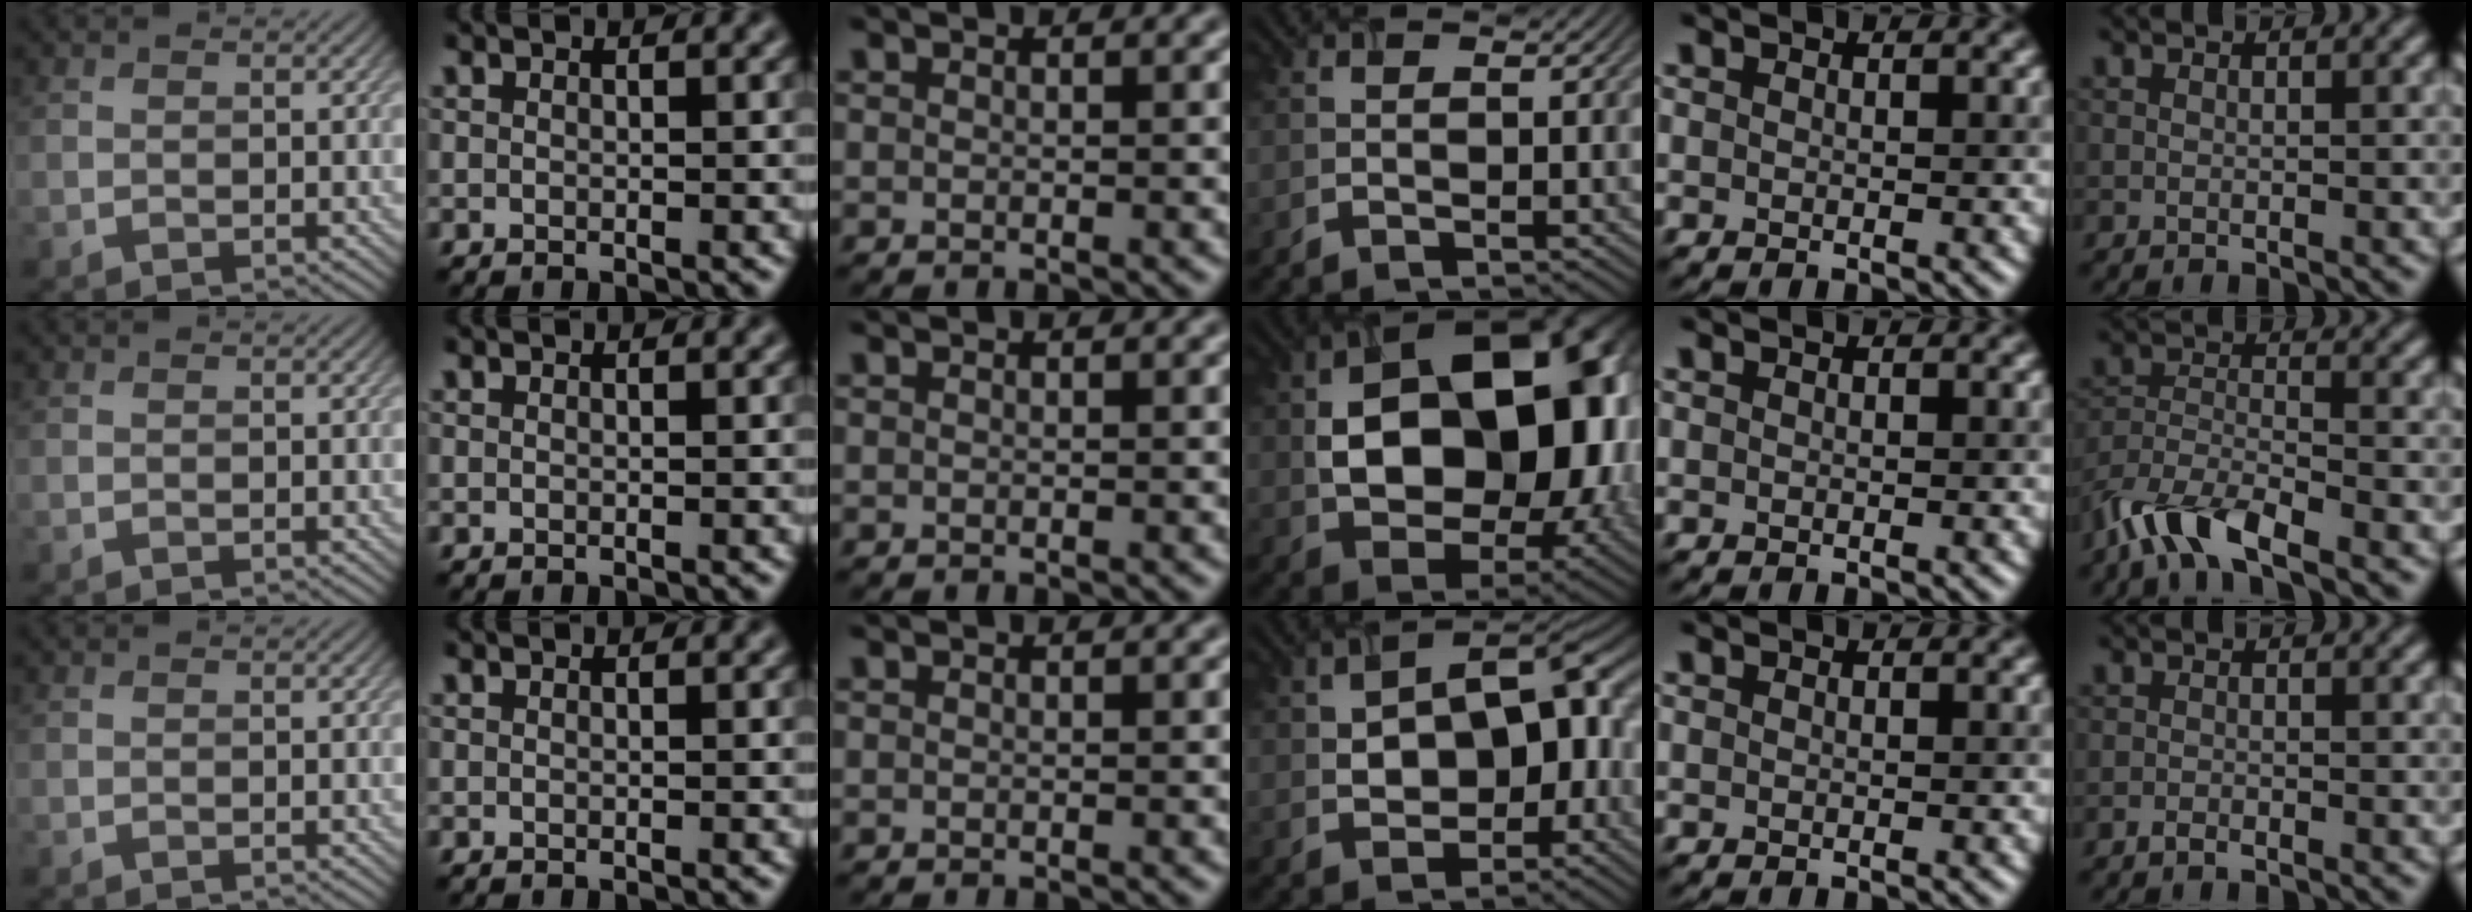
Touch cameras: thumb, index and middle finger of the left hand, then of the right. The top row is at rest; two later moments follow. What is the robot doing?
{"motion": "lift_and_place", "object": "timer"}